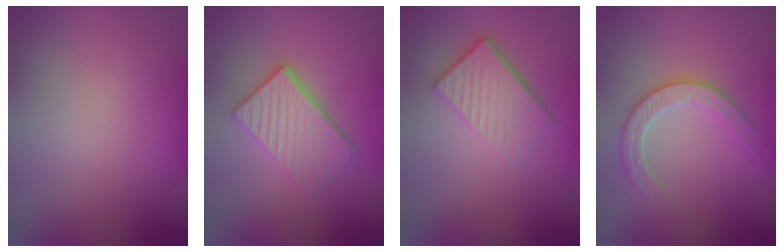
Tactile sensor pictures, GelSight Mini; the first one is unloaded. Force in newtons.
{"total": 3.8, "press": 3.2, "slide": 2.0}
{"total": 4.3, "press": 2.9, "slide": 3.2}
{"total": 2.9, "press": 2.7, "slide": 1.1}